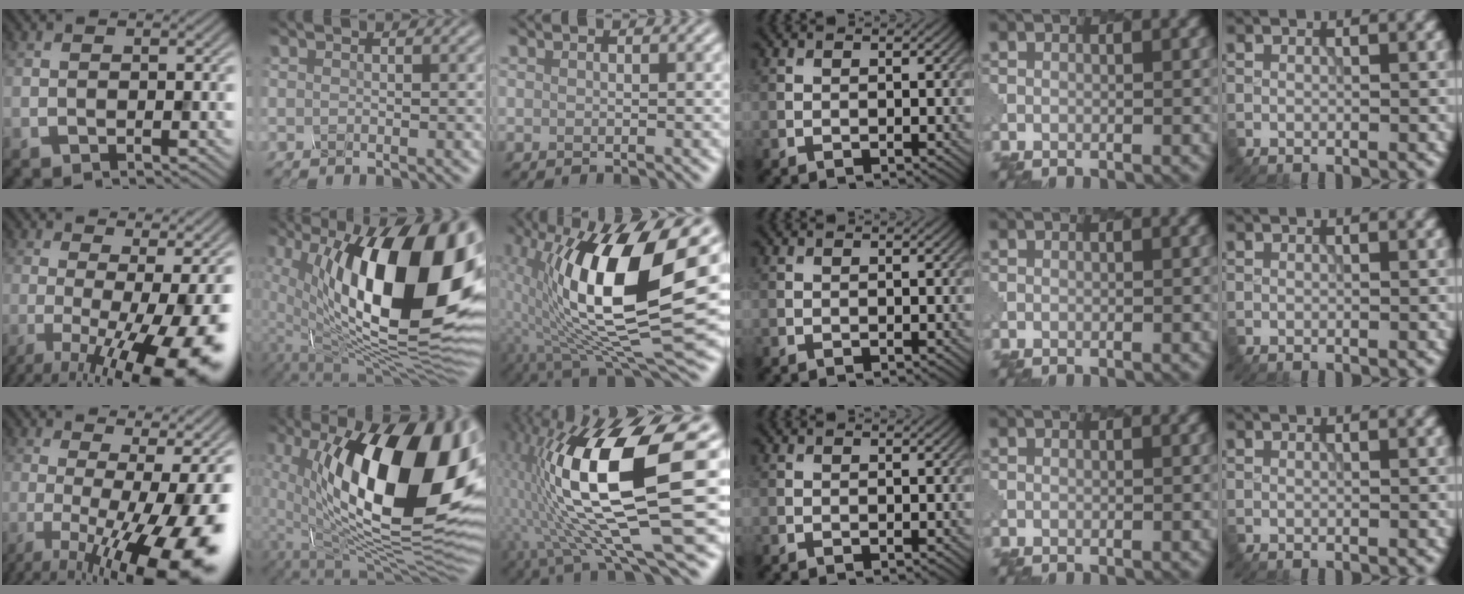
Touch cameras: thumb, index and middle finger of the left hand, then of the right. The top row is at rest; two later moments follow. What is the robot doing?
{"motion": "pour", "object": "mug"}